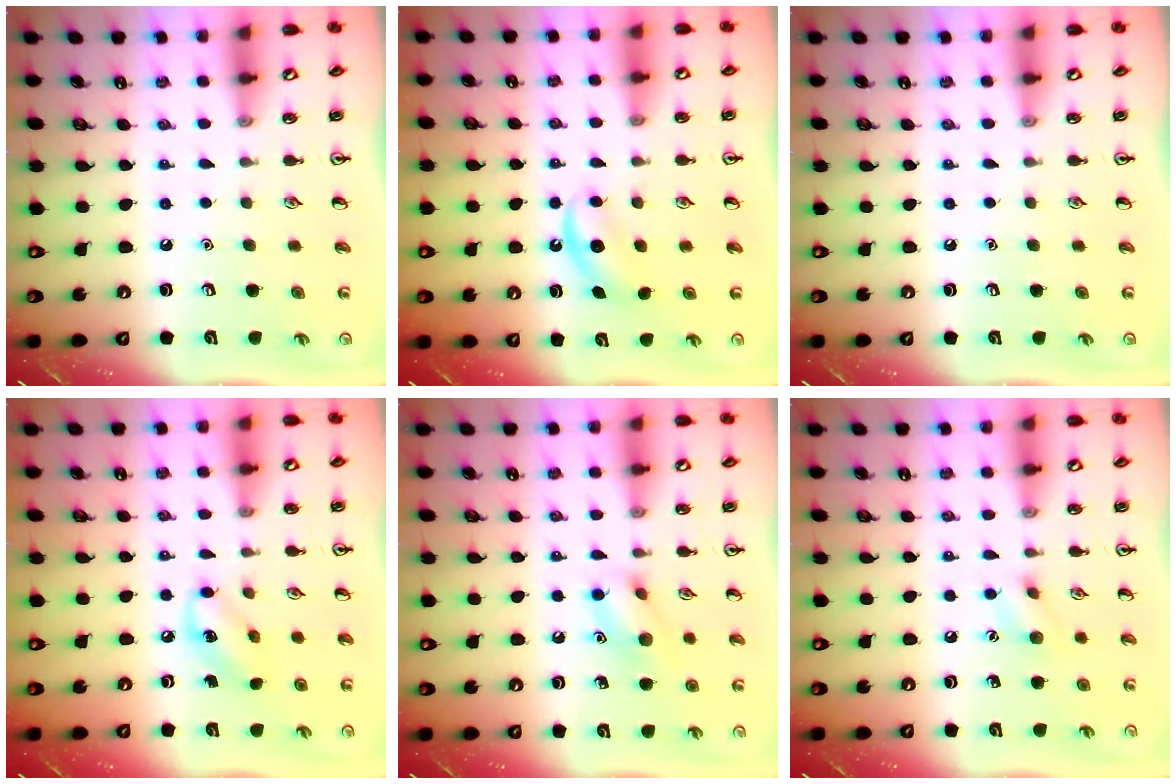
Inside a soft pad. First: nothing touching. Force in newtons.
{"total": 4.5, "press": 4.3, "slide": 1.0}
{"total": 0.0}
{"total": 6.0, "press": 6.0, "slide": 0.6}
{"total": 9.4, "press": 9.4, "slide": 0.9}
{"total": 7.5, "press": 7.3, "slide": 1.4}